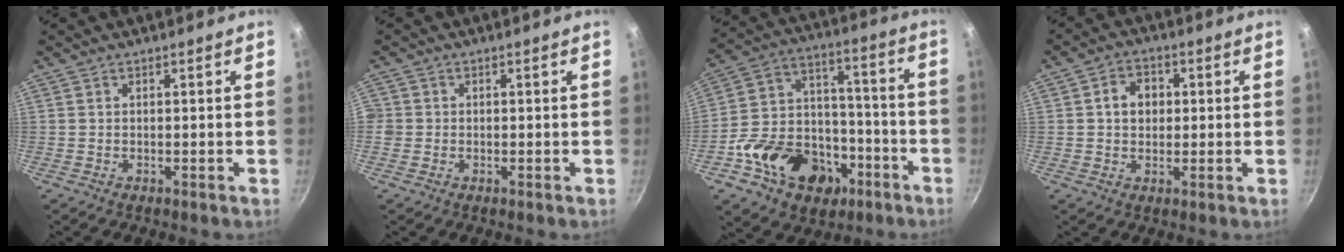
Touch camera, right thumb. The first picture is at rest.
{"total": 1.9, "force": [-0.4, 1.8, 0.4], "torque": [0.000, 0.005, -0.010]}
{"total": 21.1, "force": [-9.4, 15.3, 11.2], "torque": [-0.167, 0.068, -0.141]}
{"total": 5.7, "force": [0.8, 4.7, 3.2], "torque": [-0.026, 0.008, 0.005]}